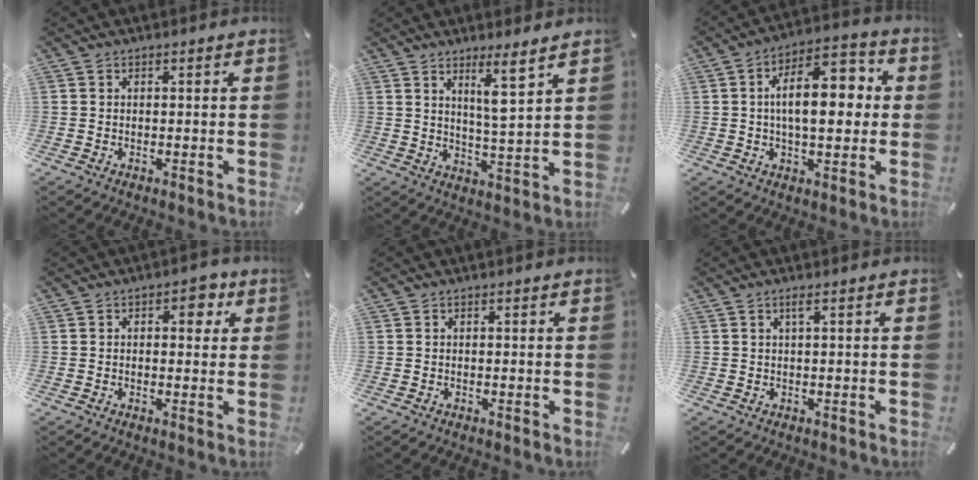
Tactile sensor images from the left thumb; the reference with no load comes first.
{"total": 7.2, "force": [4.9, 0.1, 5.3], "torque": [-0.094, -0.034, 0.078]}
{"total": 13.6, "force": [1.2, 7.2, 11.5], "torque": [-0.171, -0.001, 0.014]}
{"total": 4.6, "force": [1.1, 2.8, 3.4], "torque": [-0.026, -0.006, 0.006]}
{"total": 0.0}
{"total": 1.5, "force": [0.5, 0.1, 1.4], "torque": [-0.029, 0.001, 0.007]}